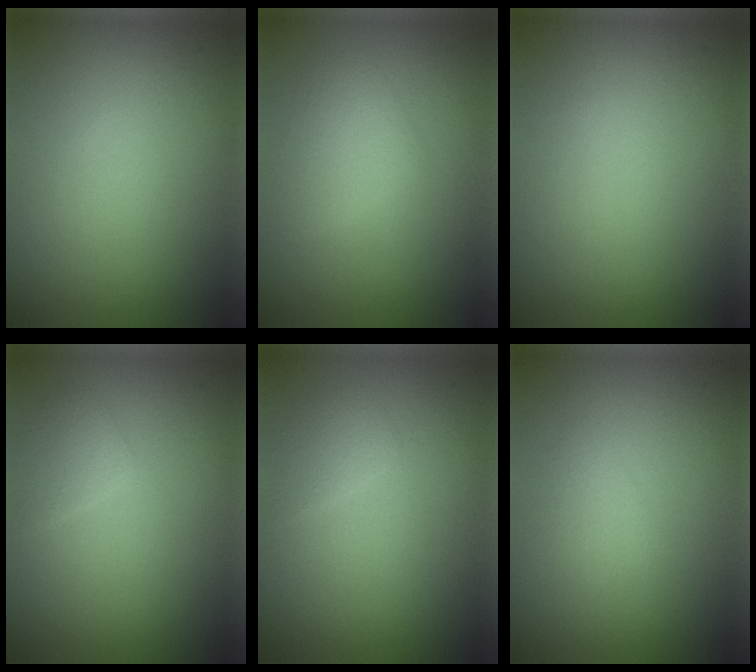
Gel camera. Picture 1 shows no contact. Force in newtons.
{"total": 2.2, "press": 2.2, "slide": 0.1}
{"total": 0.0}
{"total": 1.5, "press": 1.5, "slide": 0.1}
{"total": 1.2, "press": 1.2, "slide": 0.1}
{"total": 1.1, "press": 1.1, "slide": 0.0}